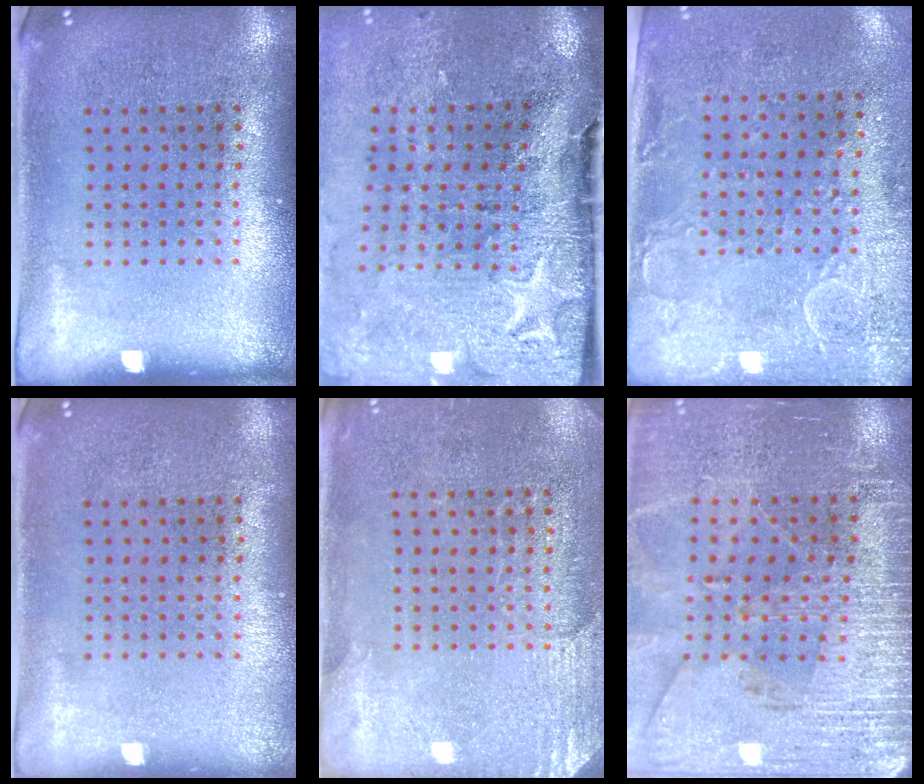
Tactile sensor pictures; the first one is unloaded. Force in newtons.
{"total": 4.9, "press": 3.9, "slide": 2.9}
{"total": 3.0, "press": 2.3, "slide": 1.9}
{"total": 0.0}
{"total": 2.8, "press": 2.6, "slide": 1.0}
{"total": 3.2, "press": 3.2, "slide": 0.3}